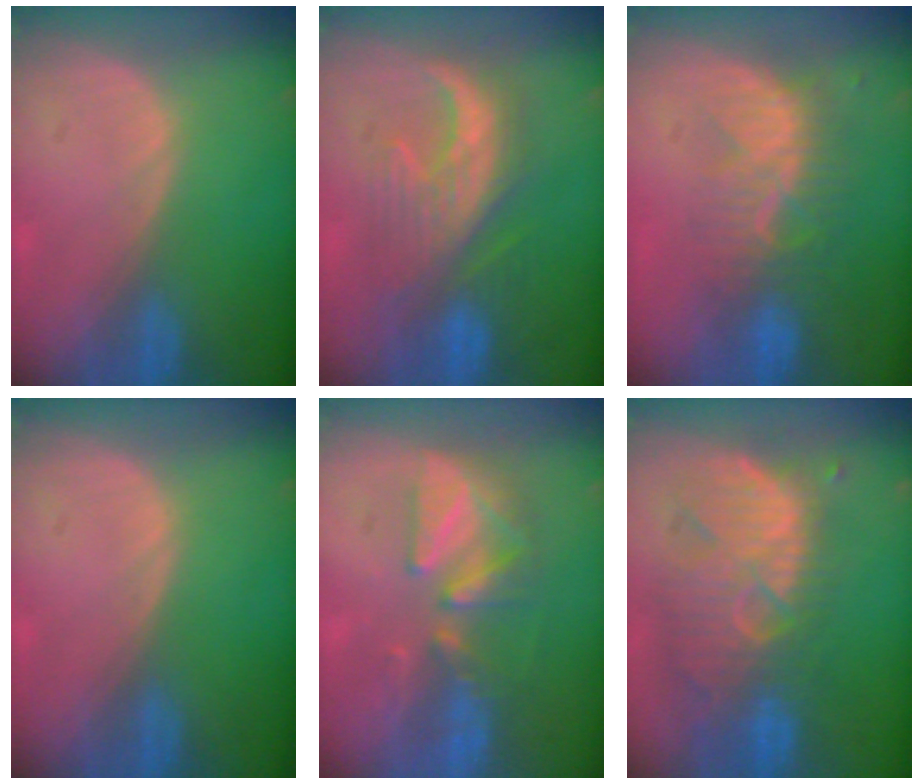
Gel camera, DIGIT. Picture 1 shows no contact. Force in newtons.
{"total": 8.8, "press": 8.7, "slide": 0.5}
{"total": 8.4, "press": 7.6, "slide": 3.5}
{"total": 0.0}
{"total": 7.6, "press": 7.3, "slide": 2.1}
{"total": 11.8, "press": 10.9, "slide": 4.4}